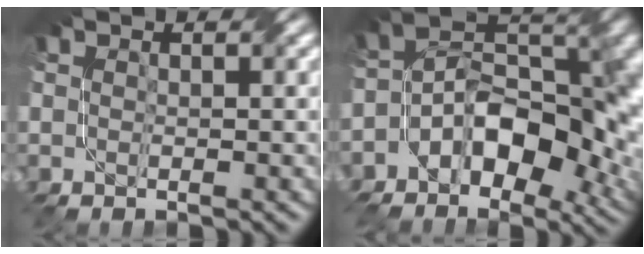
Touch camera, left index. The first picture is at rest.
{"total": 11.3, "force": [-3.5, 6.5, 8.5], "torque": [-0.121, 0.007, -0.065]}